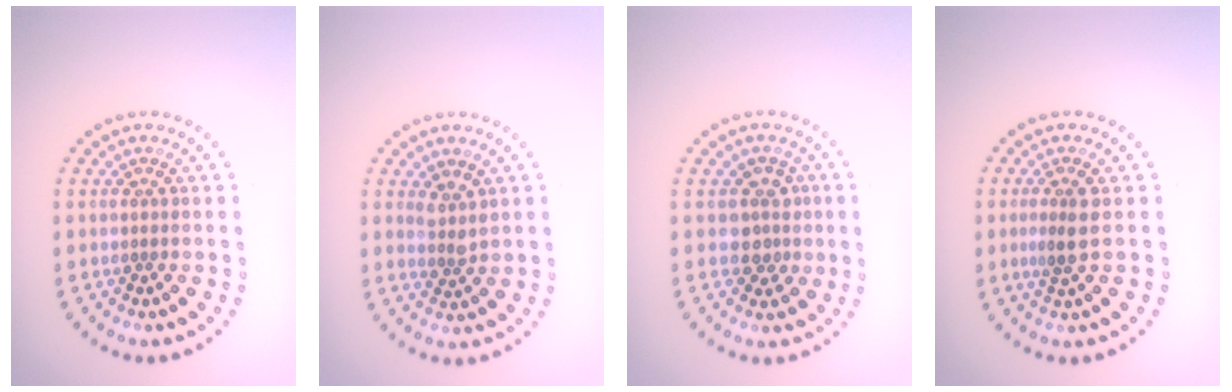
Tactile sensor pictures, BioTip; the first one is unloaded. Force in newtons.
{"total": 1.5, "press": 1.2, "slide": 0.9}
{"total": 2.2, "press": 1.8, "slide": 1.1}
{"total": 1.9, "press": 1.5, "slide": 1.1}